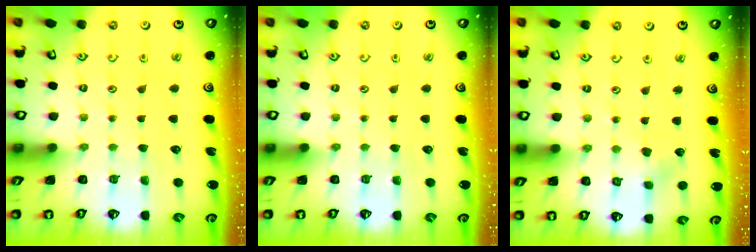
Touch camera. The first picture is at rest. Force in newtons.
{"total": 0.0}
{"total": 2.3, "press": 2.3, "slide": 0.4}